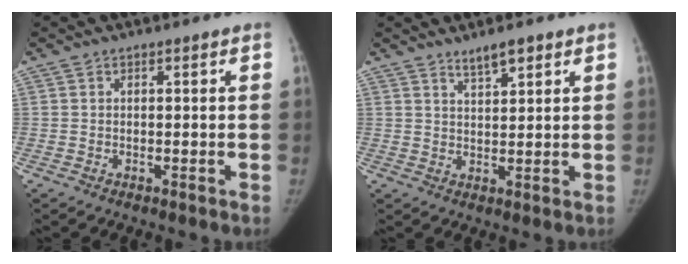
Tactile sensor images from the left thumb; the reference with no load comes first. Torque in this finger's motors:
{"motor_torque": [0.74, -0.21, 0.57, -0.07, 0.09]}